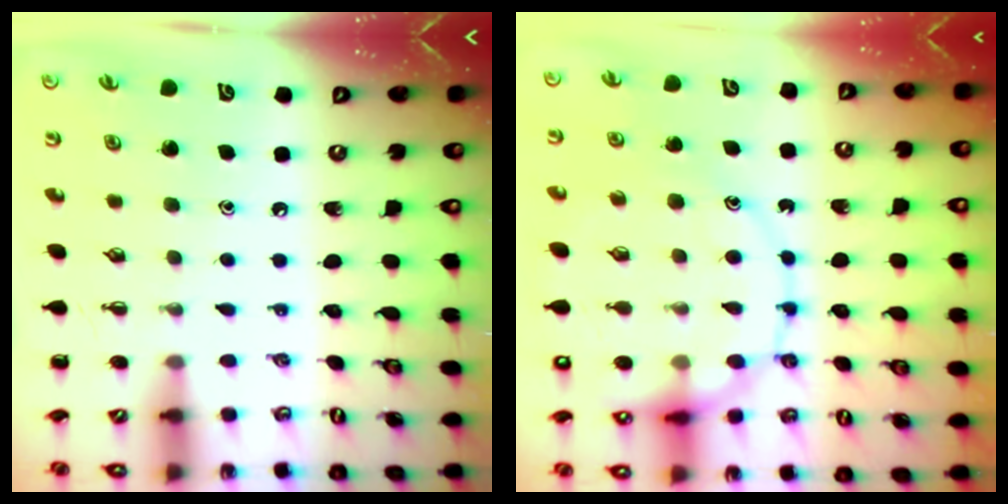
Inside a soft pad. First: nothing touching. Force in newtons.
{"total": 17.6, "press": 17.5, "slide": 2.2}